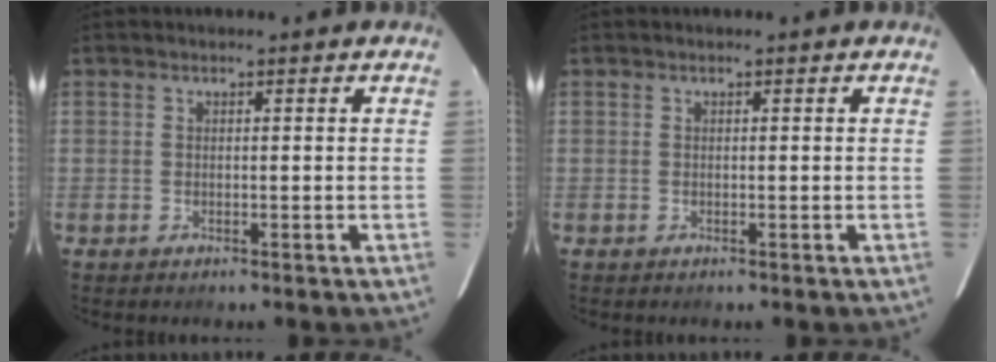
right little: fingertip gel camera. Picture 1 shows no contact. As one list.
[{"total": 0.0}]